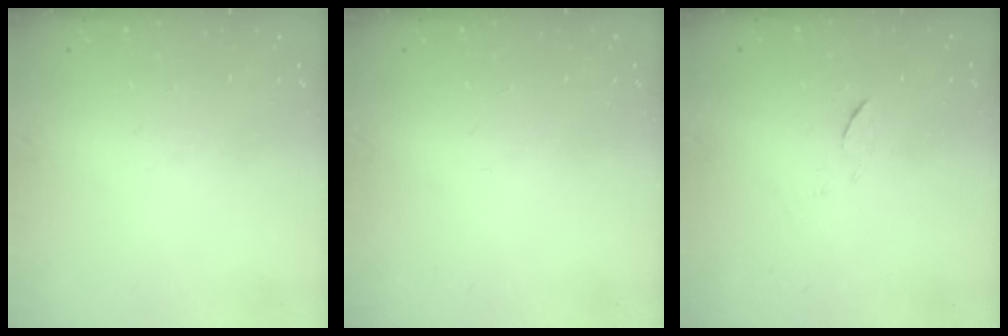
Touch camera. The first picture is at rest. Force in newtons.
{"total": 0.0}
{"total": 5.5, "press": 5.4, "slide": 0.7}